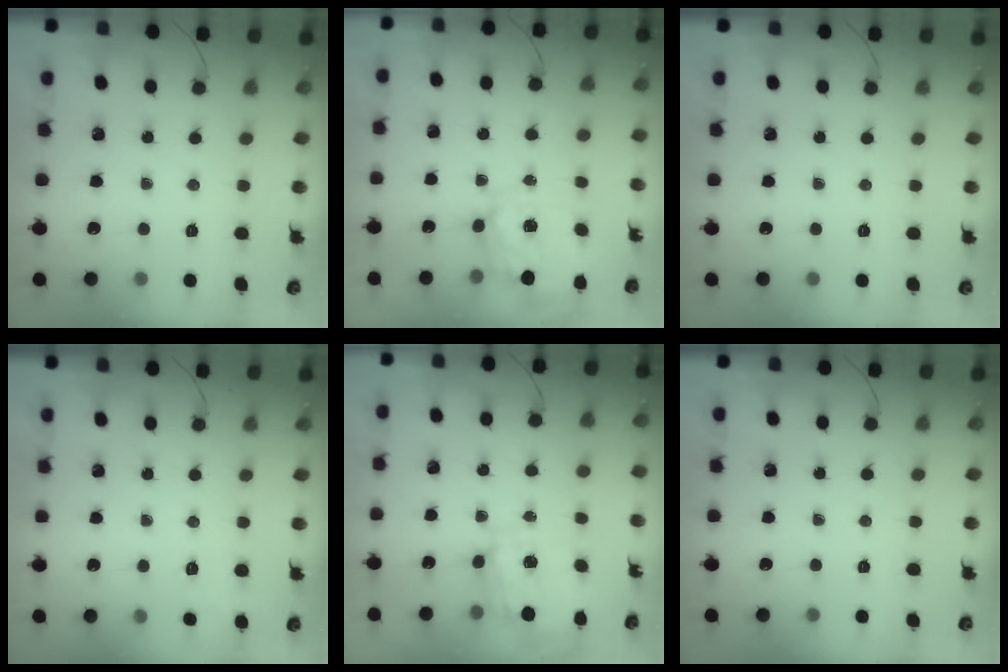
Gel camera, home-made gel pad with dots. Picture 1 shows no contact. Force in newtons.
{"total": 2.5, "press": 2.3, "slide": 1.0}
{"total": 0.0}
{"total": 7.4, "press": 7.1, "slide": 1.9}
{"total": 3.6, "press": 3.4, "slide": 1.0}
{"total": 0.0}